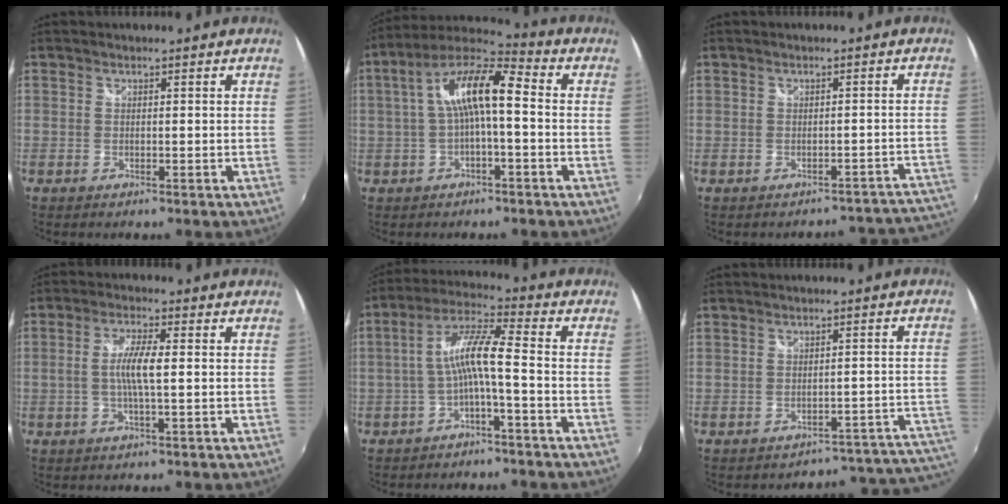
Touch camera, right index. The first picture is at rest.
{"total": 11.5, "force": [0.0, 2.9, 11.1], "torque": [-0.216, 0.026, -0.004]}
{"total": 11.2, "force": [-10.7, 3.2, 0.7], "torque": [0.026, 0.042, -0.120]}
{"total": 5.7, "force": [-0.2, 0.8, 5.7], "torque": [-0.106, 0.001, -0.003]}
{"total": 8.0, "force": [-2.4, 0.6, 7.6], "torque": [-0.172, 0.018, -0.042]}
{"total": 11.4, "force": [-10.5, 4.1, 1.5], "torque": [0.016, 0.039, -0.122]}